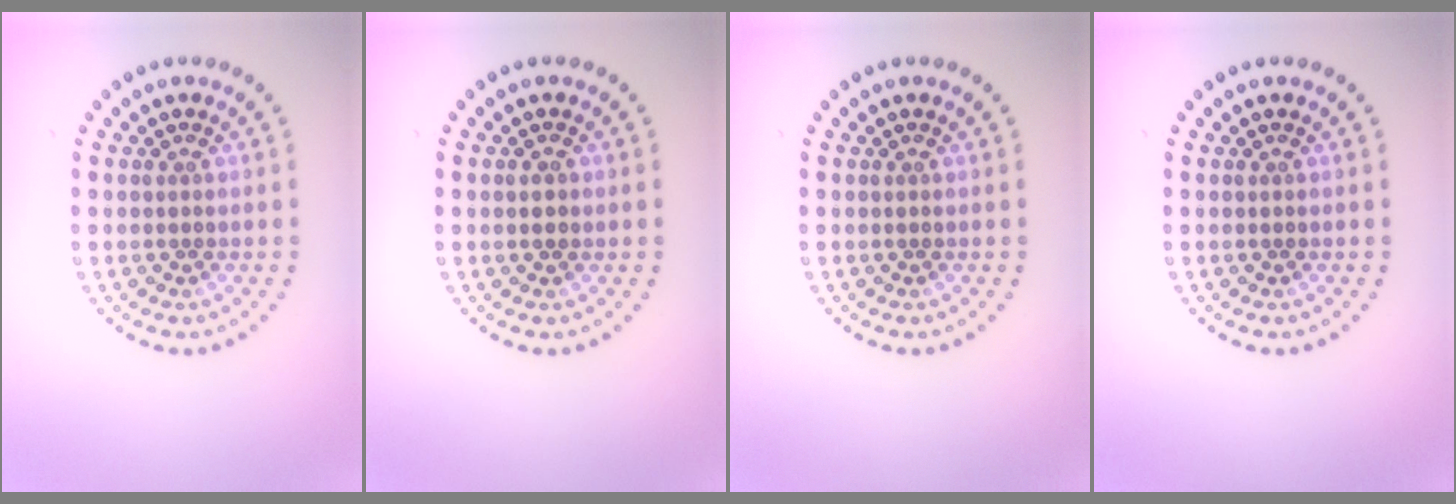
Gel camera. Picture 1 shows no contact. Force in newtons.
{"total": 1.4, "press": 1.4, "slide": 0.0}
{"total": 0.0}
{"total": 0.0}